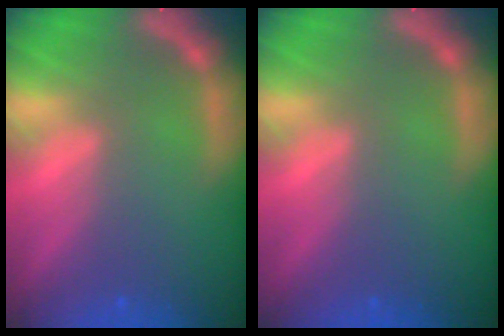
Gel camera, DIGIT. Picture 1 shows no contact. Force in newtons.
{"total": 0.0}